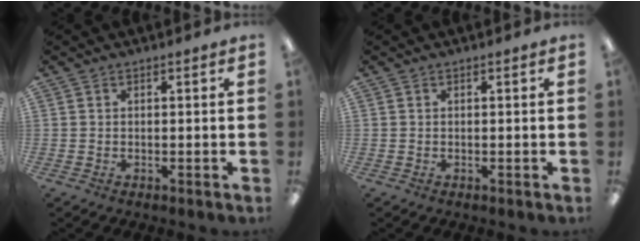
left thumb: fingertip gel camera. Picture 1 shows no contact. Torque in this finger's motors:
{"motor_torque": [-0.01, 0.00, -0.11, 0.04, 0.00]}